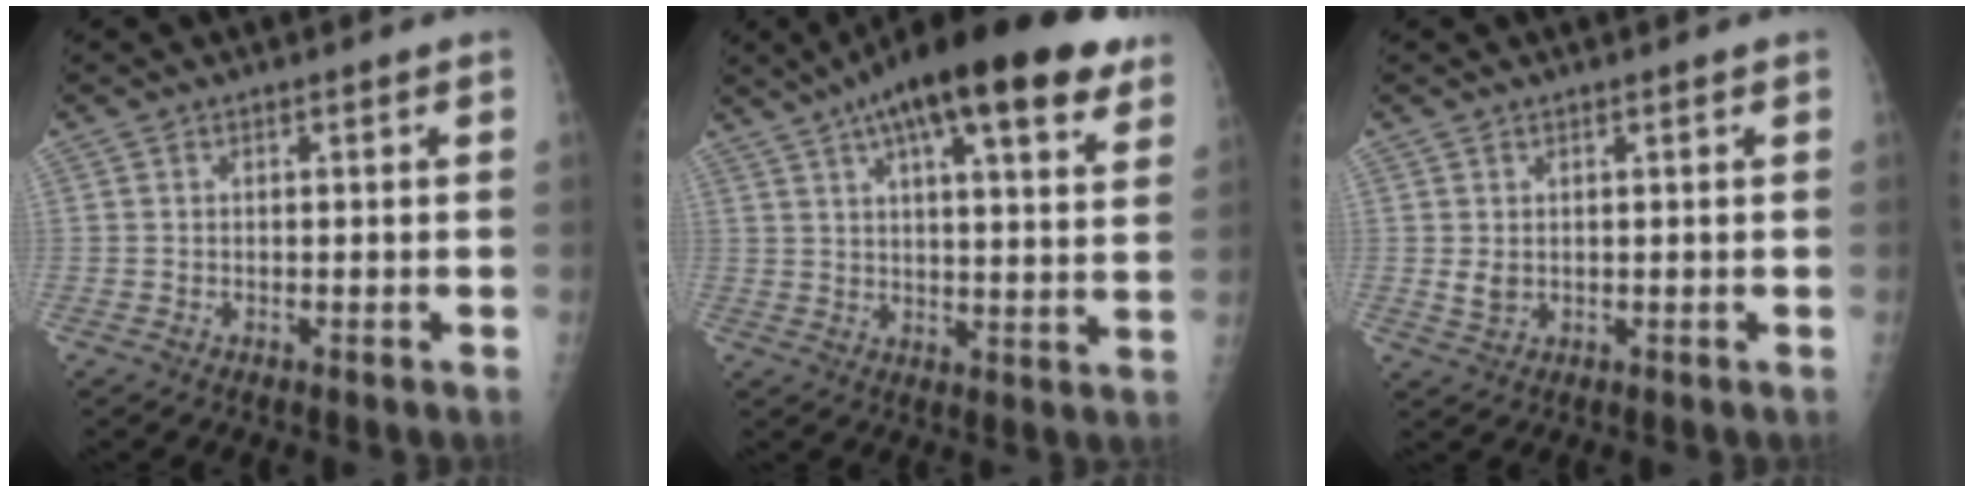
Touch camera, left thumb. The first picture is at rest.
{"total": 22.4, "force": [13.4, 5.9, 16.9], "torque": [-0.244, -0.010, 0.189]}
{"total": 2.2, "force": [0.6, 1.5, 1.5], "torque": [-0.021, -0.008, 0.016]}